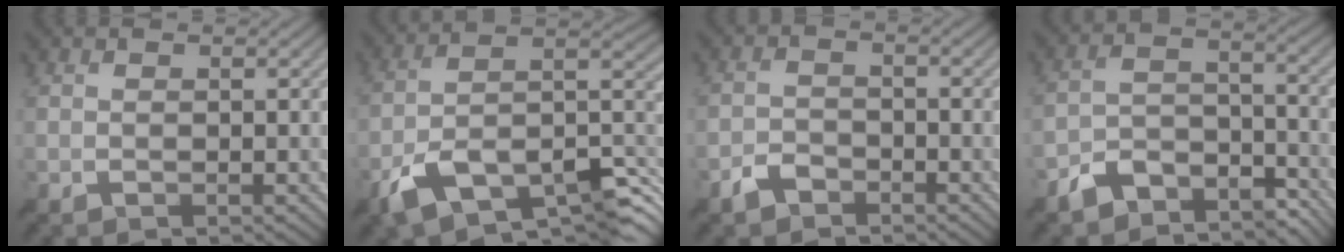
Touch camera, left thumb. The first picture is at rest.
{"total": 13.8, "force": [-7.5, 5.9, 10.0], "torque": [-0.196, -0.020, -0.122]}
{"total": 2.5, "force": [-1.9, 1.4, 0.7], "torque": [-0.015, -0.001, -0.046]}
{"total": 8.1, "force": [-6.3, 4.1, 3.2], "torque": [-0.054, -0.012, -0.121]}